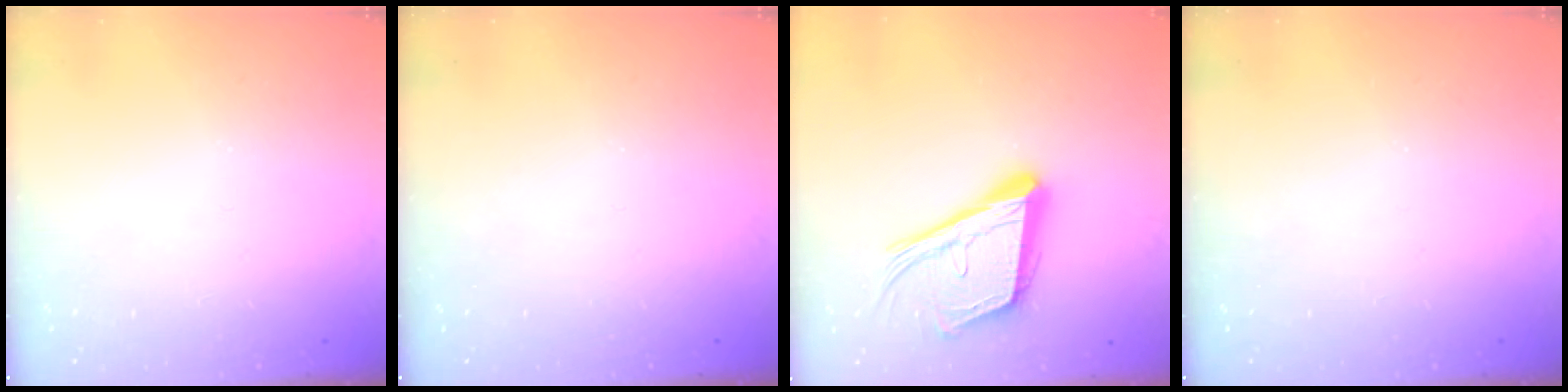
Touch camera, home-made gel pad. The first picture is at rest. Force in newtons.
{"total": 0.0}
{"total": 18.5, "press": 18.2, "slide": 3.5}
{"total": 0.0}